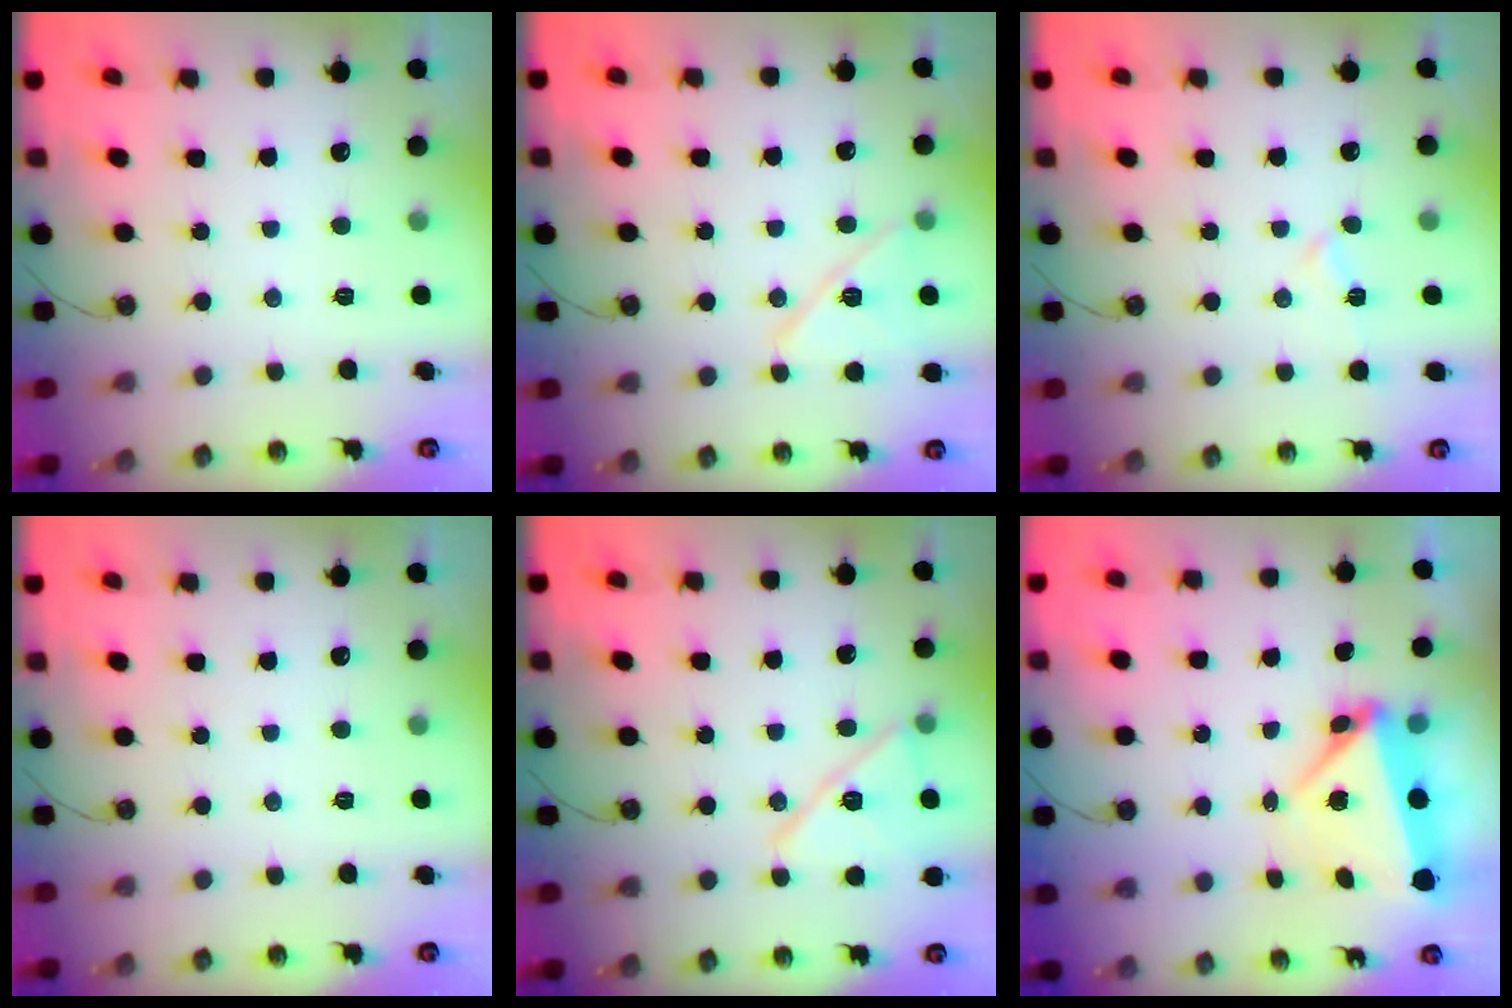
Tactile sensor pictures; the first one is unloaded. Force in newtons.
{"total": 11.7, "press": 11.7, "slide": 1.1}
{"total": 5.2, "press": 4.7, "slide": 2.3}
{"total": 0.0}
{"total": 15.1, "press": 14.9, "slide": 2.7}
{"total": 7.0, "press": 6.9, "slide": 0.7}